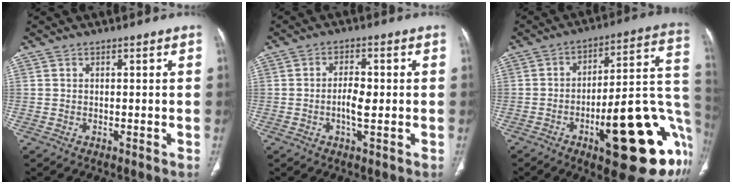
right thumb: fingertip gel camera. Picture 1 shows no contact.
{"total": 4.3, "force": [-0.6, 1.7, 3.9], "torque": [-0.070, 0.003, -0.013]}
{"total": 28.0, "force": [-9.0, 8.4, 25.2], "torque": [-0.260, 0.033, -0.115]}